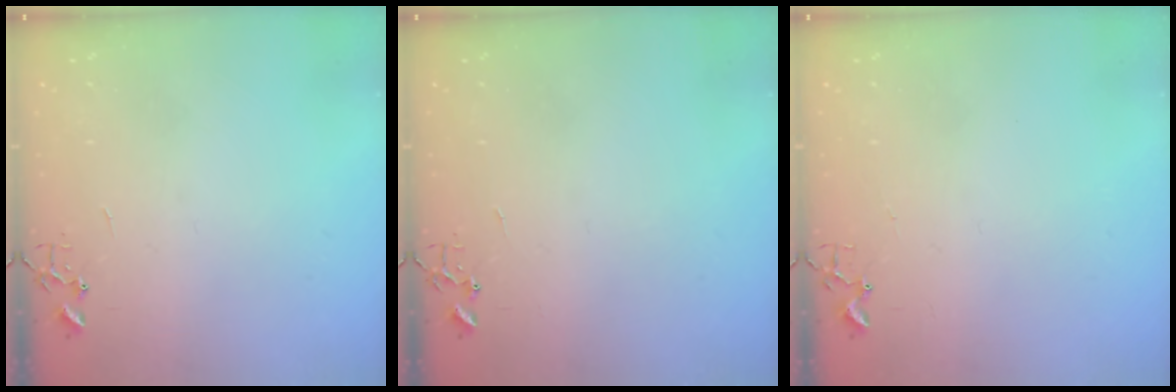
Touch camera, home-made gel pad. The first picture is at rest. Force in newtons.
{"total": 0.0}
{"total": 1.9, "press": 1.9, "slide": 0.2}